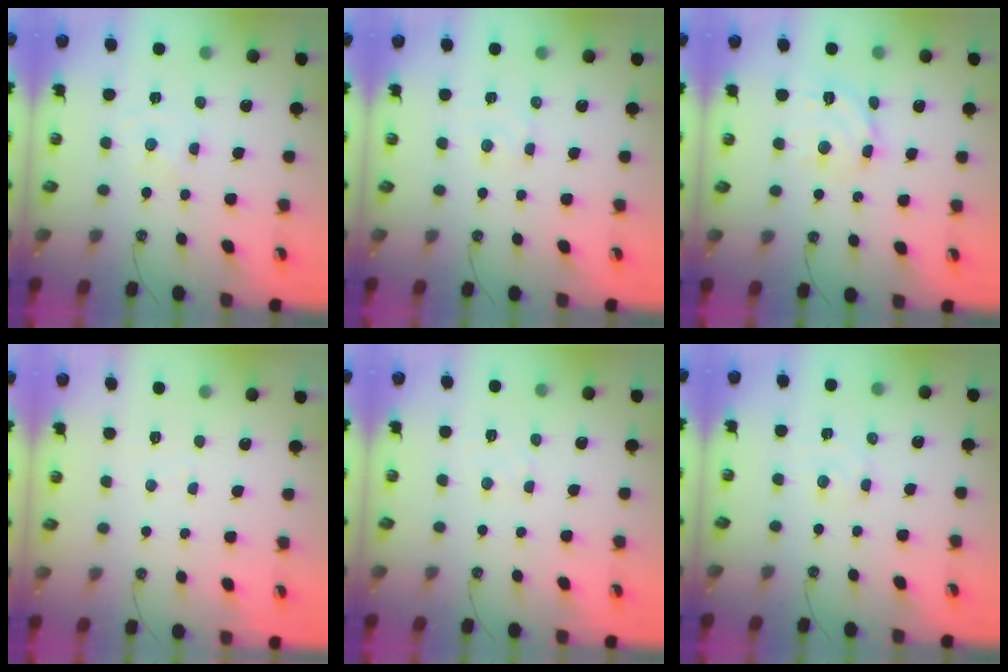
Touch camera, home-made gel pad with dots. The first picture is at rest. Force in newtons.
{"total": 1.2, "press": 1.2, "slide": 0.1}
{"total": 11.2, "press": 11.1, "slide": 1.6}
{"total": 2.8, "press": 2.8, "slide": 0.4}
{"total": 1.9, "press": 1.9, "slide": 0.3}
{"total": 1.5, "press": 1.5, "slide": 0.2}